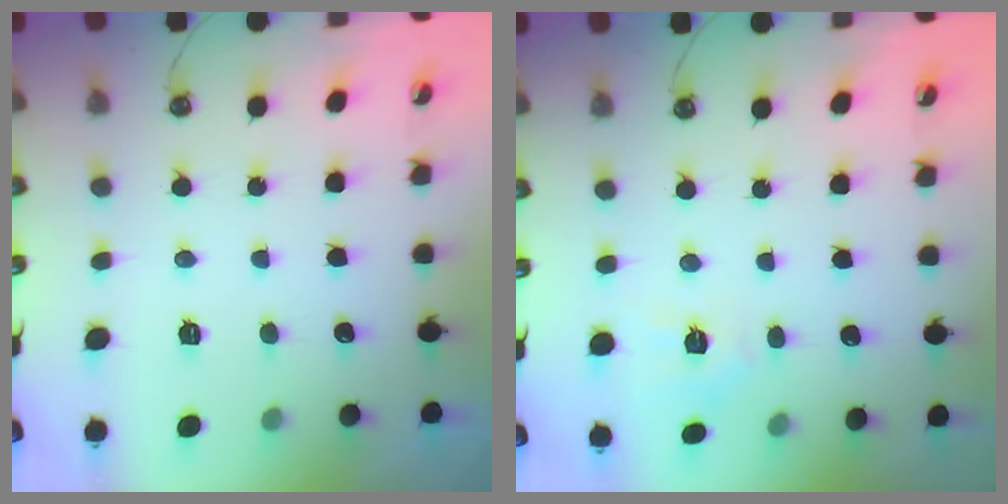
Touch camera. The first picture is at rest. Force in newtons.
{"total": 6.3, "press": 6.3, "slide": 0.8}